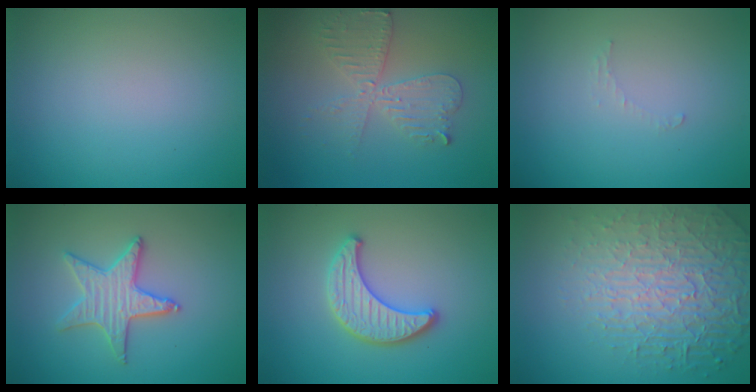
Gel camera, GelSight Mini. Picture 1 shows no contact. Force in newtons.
{"total": 4.2, "press": 3.6, "slide": 2.2}
{"total": 0.7, "press": 0.7, "slide": 0.1}
{"total": 3.3, "press": 3.3, "slide": 0.1}
{"total": 3.5, "press": 3.4, "slide": 0.7}
{"total": 7.8, "press": 5.5, "slide": 5.5}